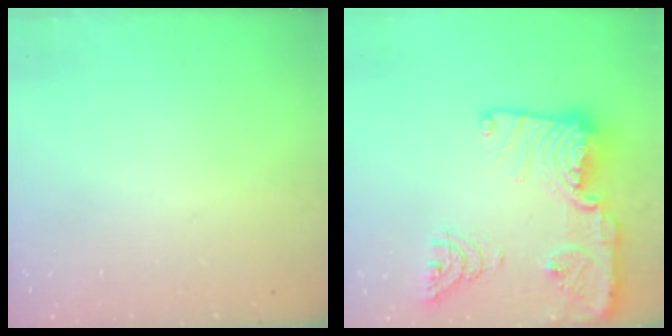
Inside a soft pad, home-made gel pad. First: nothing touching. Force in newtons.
{"total": 24.5, "press": 23.7, "slide": 6.1}